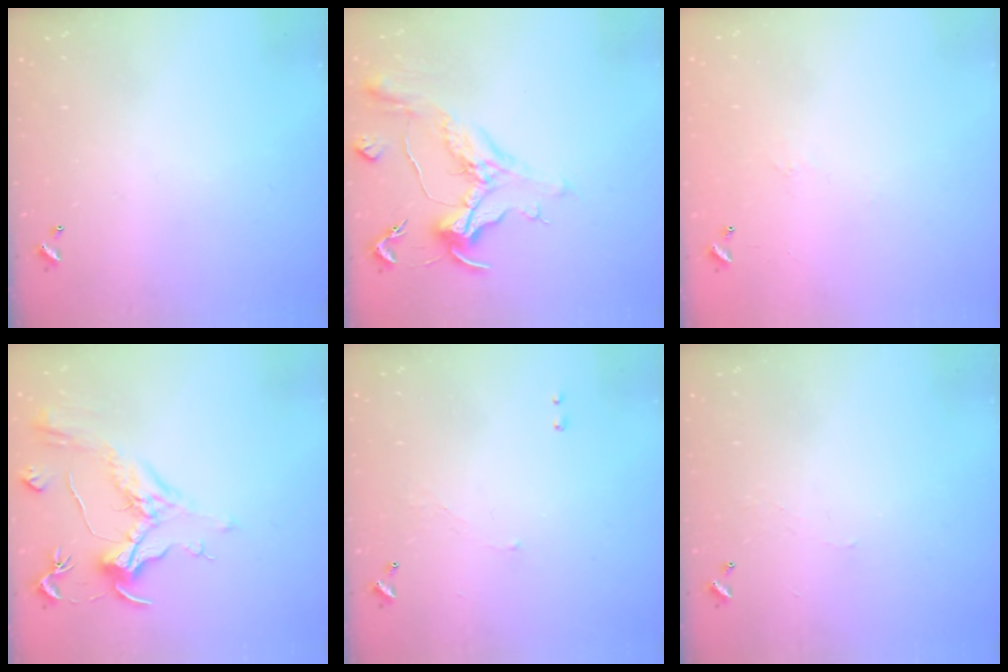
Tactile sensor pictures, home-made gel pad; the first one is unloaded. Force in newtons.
{"total": 1.6, "press": 1.5, "slide": 0.6}
{"total": 6.6, "press": 6.6, "slide": 0.8}
{"total": 1.1, "press": 0.1, "slide": 1.1}
{"total": 1.3, "press": 1.2, "slide": 0.5}
{"total": 2.1, "press": 2.1, "slide": 0.6}